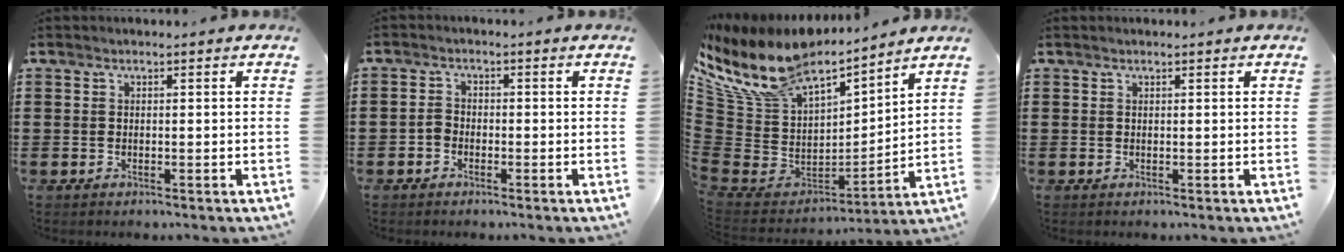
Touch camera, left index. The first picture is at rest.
{"total": 1.8, "force": [-0.9, 1.4, 0.7], "torque": [-0.018, 0.006, -0.020]}
{"total": 11.7, "force": [8.4, 5.2, 6.2], "torque": [-0.170, -0.060, 0.144]}
{"total": 0.0}